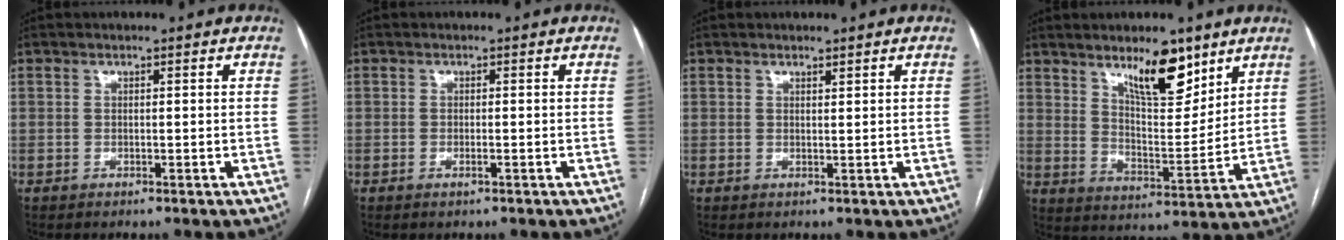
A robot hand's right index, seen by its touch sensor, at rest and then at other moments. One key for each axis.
{"total": 0.8, "fx": -0.4, "fy": 0.1, "fz": 0.7, "tx": -0.015, "ty": -0.002, "tz": -0.006}
{"total": 0.6, "fx": 0.6, "fy": 0.0, "fz": 0.2, "tx": -0.007, "ty": -0.004, "tz": 0.010}
{"total": 10.6, "fx": 7.2, "fy": 3.1, "fz": 7.1, "tx": -0.118, "ty": -0.008, "tz": 0.127}